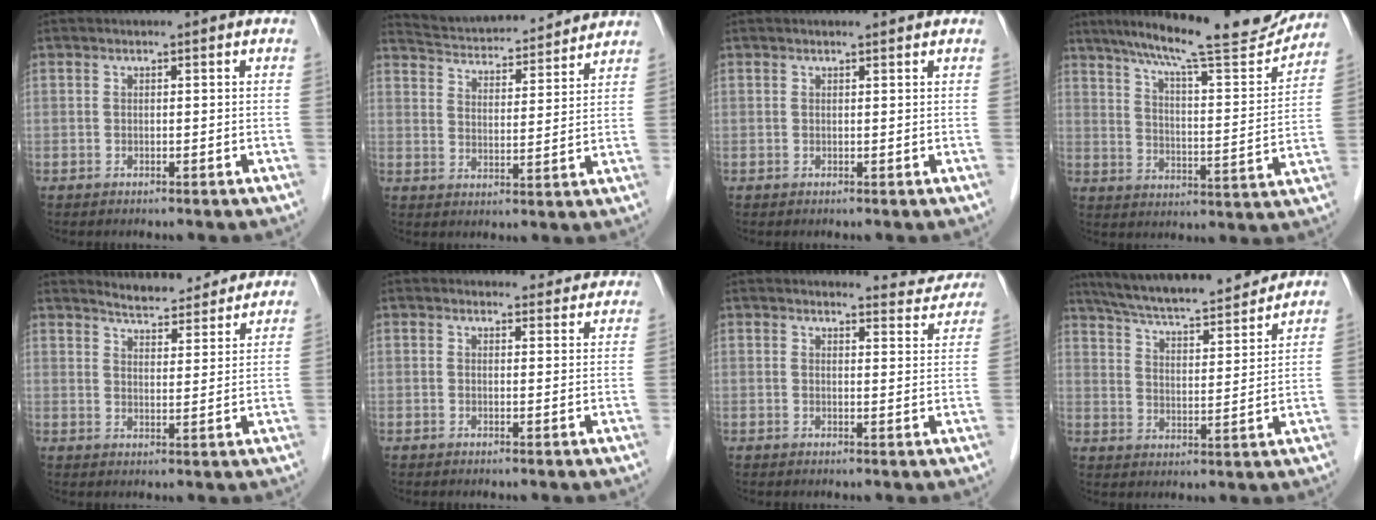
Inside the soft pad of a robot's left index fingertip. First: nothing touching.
{"total": 15.6, "force": [14.9, 2.3, 4.0], "torque": [-0.068, 0.021, 0.218]}
{"total": 0.9, "force": [0.9, 0.0, 0.2], "torque": [-0.010, 0.003, 0.012]}
{"total": 18.7, "force": [16.7, 1.3, 8.3], "torque": [-0.132, -0.019, 0.236]}
{"total": 9.3, "force": [8.9, 2.0, 2.1], "torque": [-0.032, 0.005, 0.119]}
{"total": 4.5, "force": [4.2, 1.5, 0.0], "torque": [0.009, 0.000, 0.035]}
{"total": 5.3, "force": [5.3, 0.7, -0.5], "torque": [0.007, -0.020, 0.047]}
{"total": 17.3, "force": [15.7, 1.8, 7.1], "torque": [-0.119, 0.016, 0.242]}